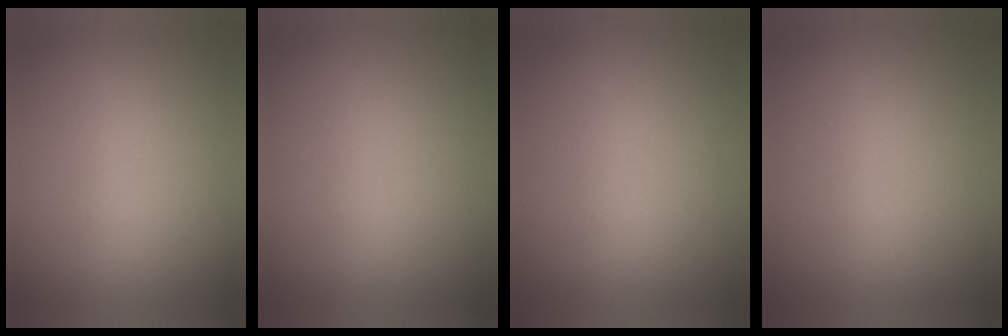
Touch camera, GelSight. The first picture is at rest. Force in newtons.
{"total": 3.1}
{"total": 2.7}
{"total": 2.7}